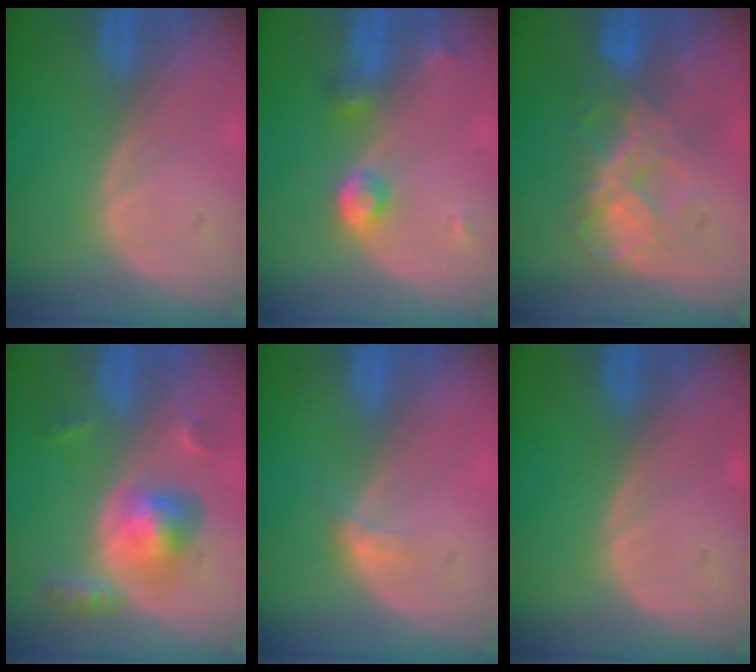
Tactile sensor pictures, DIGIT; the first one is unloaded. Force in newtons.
{"total": 3.8, "press": 3.6, "slide": 1.2}
{"total": 7.1, "press": 6.9, "slide": 1.7}
{"total": 5.9, "press": 5.6, "slide": 1.8}
{"total": 1.6, "press": 1.3, "slide": 1.0}
{"total": 0.0}